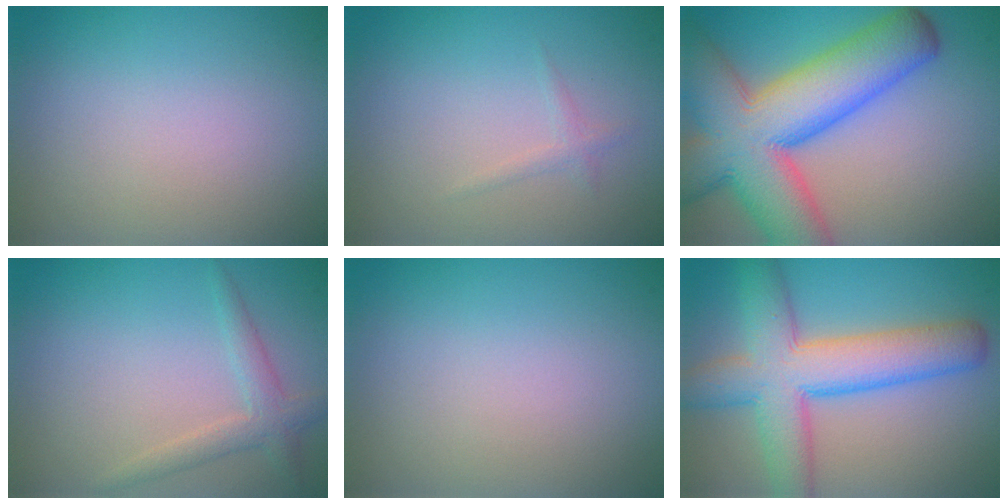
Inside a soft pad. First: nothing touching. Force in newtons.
{"total": 0.8, "press": 0.8, "slide": 0.1}
{"total": 14.1, "press": 14.1, "slide": 0.7}
{"total": 2.1, "press": 2.1, "slide": 0.0}
{"total": 0.0}
{"total": 8.6, "press": 8.6, "slide": 0.3}